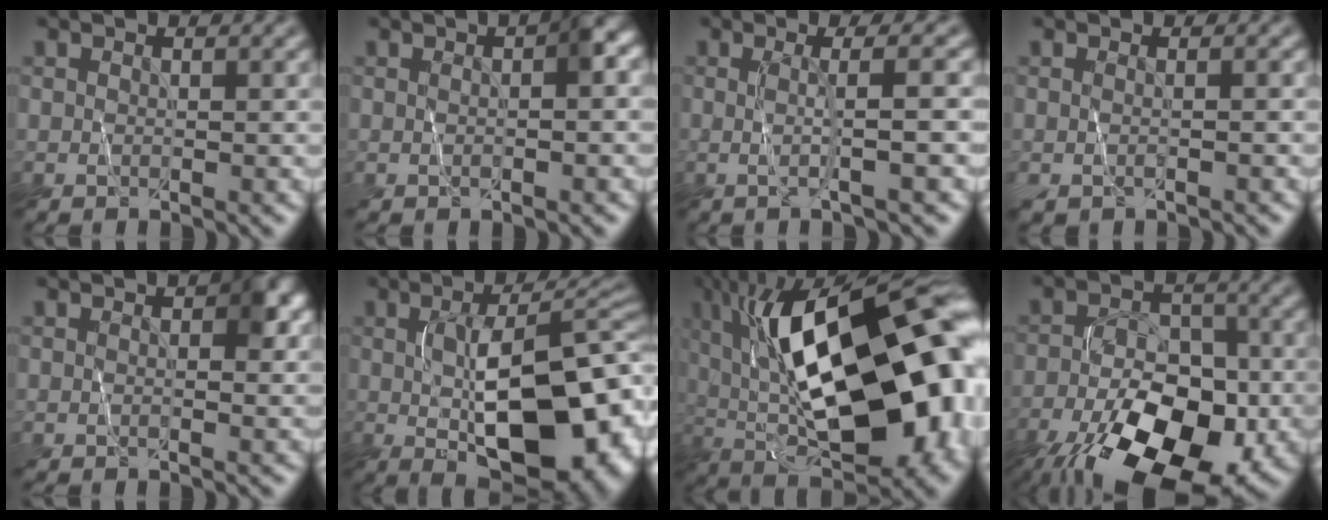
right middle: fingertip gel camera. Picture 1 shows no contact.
{"total": 2.4, "force": [0.1, 0.4, 2.4], "torque": [-0.033, 0.009, 0.001]}
{"total": 3.2, "force": [-0.1, 0.4, 3.2], "torque": [-0.056, 0.003, -0.003]}
{"total": 0.8, "force": [-0.2, 0.3, 0.8], "torque": [-0.012, 0.001, -0.007]}
{"total": 2.7, "force": [0.6, 0.7, 2.6], "torque": [-0.033, 0.003, 0.009]}
{"total": 14.2, "force": [-1.7, 6.1, 12.7], "torque": [-0.176, -0.007, -0.016]}
{"total": 20.8, "force": [1.3, 9.4, 18.5], "torque": [-0.268, 0.026, 0.014]}
{"total": 14.9, "force": [-7.9, 7.6, 10.1], "torque": [-0.170, -0.031, -0.127]}